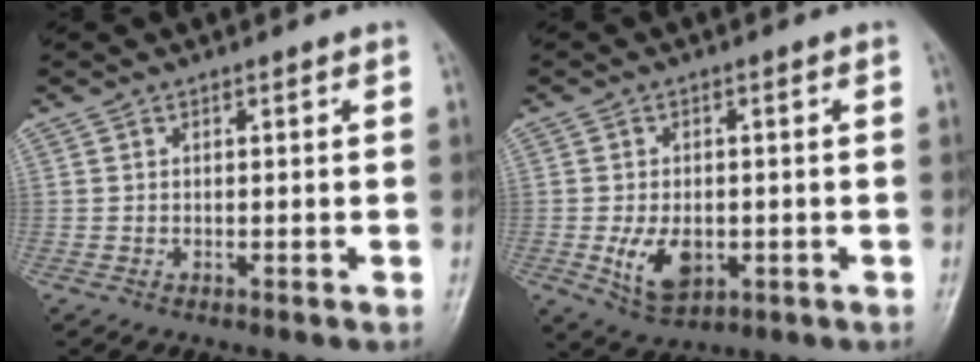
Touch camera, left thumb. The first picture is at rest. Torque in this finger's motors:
{"motor_torque": [0.90, 1.04, 1.00, 0.21, 0.05]}